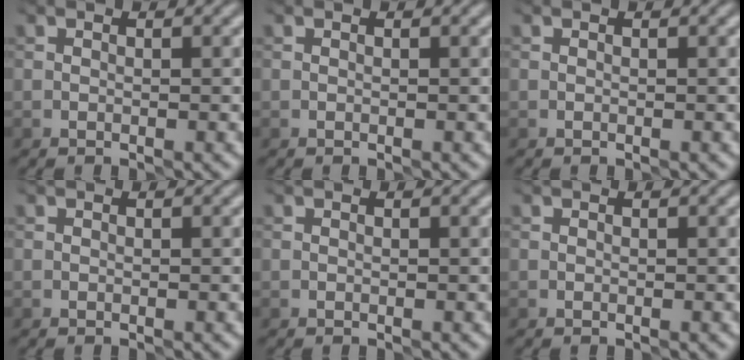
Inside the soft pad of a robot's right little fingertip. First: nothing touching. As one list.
[{"total": 0.0}, {"total": 0.0}, {"total": 0.0}, {"total": 0.0}, {"total": 0.0}]